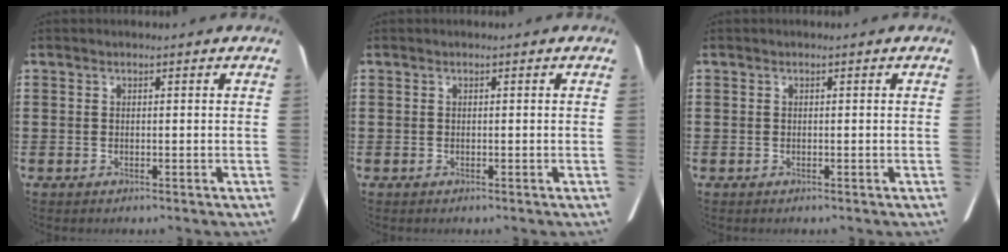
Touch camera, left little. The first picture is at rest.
{"total": 0.0}
{"total": 0.0}